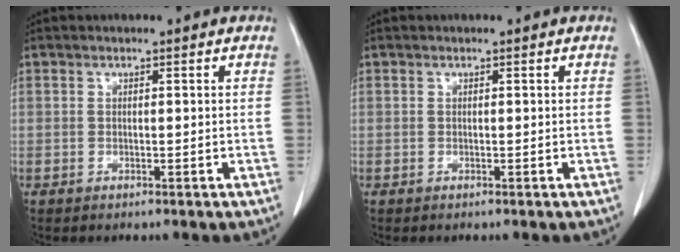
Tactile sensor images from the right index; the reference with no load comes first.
{"total": 0.0}